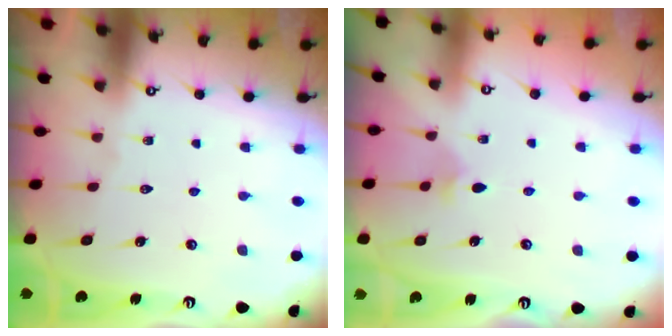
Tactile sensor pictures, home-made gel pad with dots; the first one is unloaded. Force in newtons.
{"total": 3.0, "press": 2.9, "slide": 0.7}